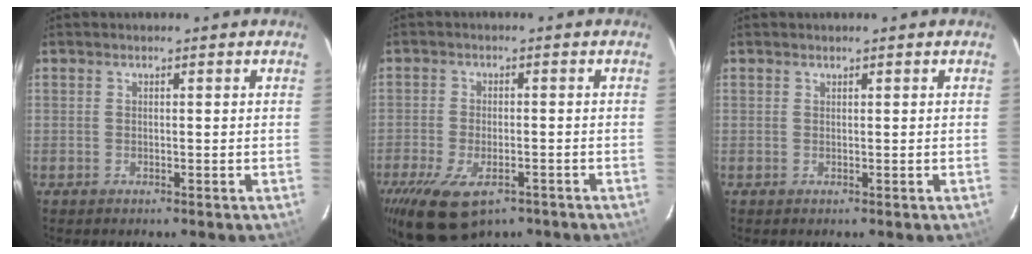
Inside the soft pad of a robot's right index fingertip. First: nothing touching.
{"total": 12.6, "force": [-7.7, 6.0, 8.0], "torque": [-0.181, -0.034, -0.124]}
{"total": 0.0}